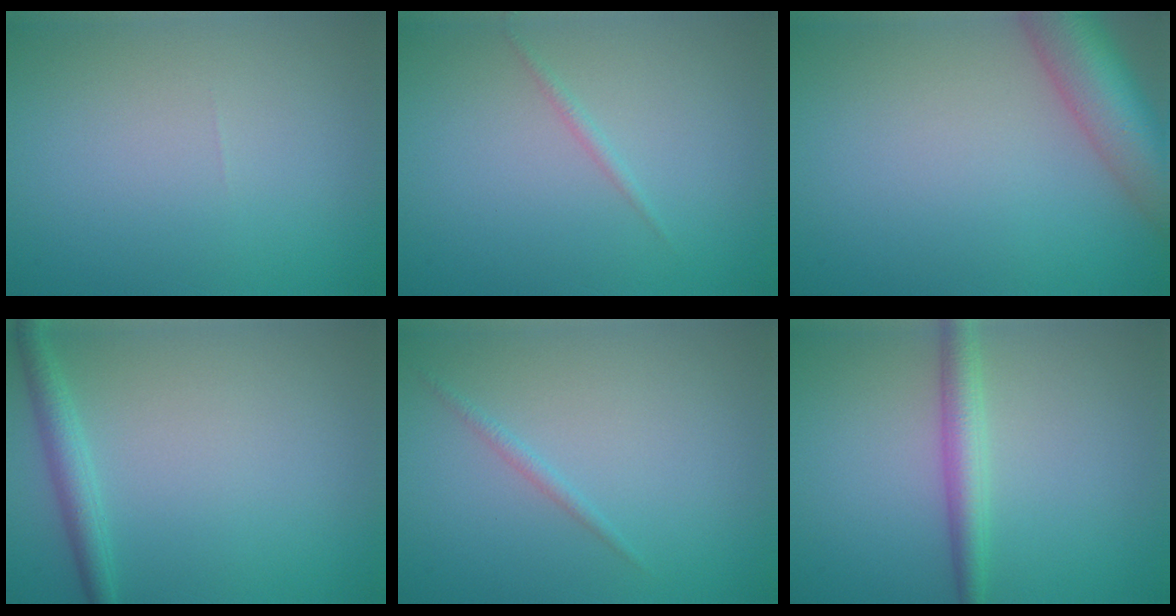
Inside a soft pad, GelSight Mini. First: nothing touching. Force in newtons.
{"total": 0.7, "press": 0.7, "slide": 0.1}
{"total": 8.1, "press": 8.1, "slide": 0.4}
{"total": 2.2, "press": 2.2, "slide": 0.1}
{"total": 0.8, "press": 0.8, "slide": 0.1}
{"total": 2.9, "press": 2.9, "slide": 0.1}